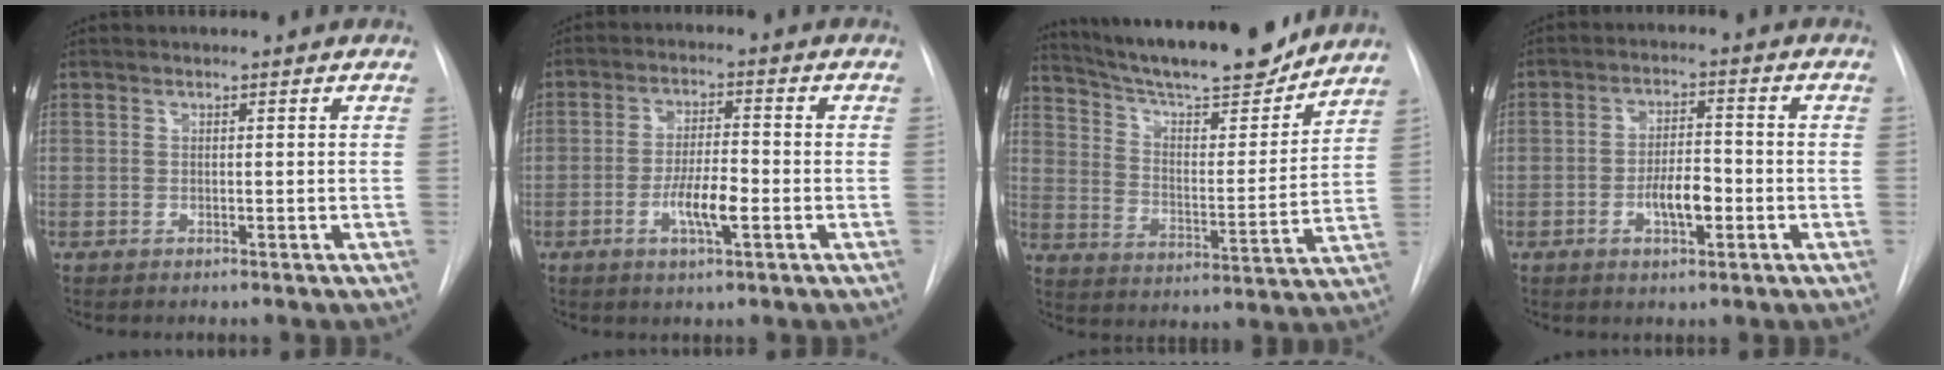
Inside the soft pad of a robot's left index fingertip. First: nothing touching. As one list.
[{"total": 6.1, "force": [-2.4, 1.1, 5.5], "torque": [-0.103, -0.004, -0.041]}, {"total": 20.2, "force": [17.8, 2.9, 9.1], "torque": [-0.153, -0.005, 0.272]}, {"total": 5.3, "force": [-2.1, 1.4, 4.7], "torque": [-0.085, 0.000, -0.032]}]